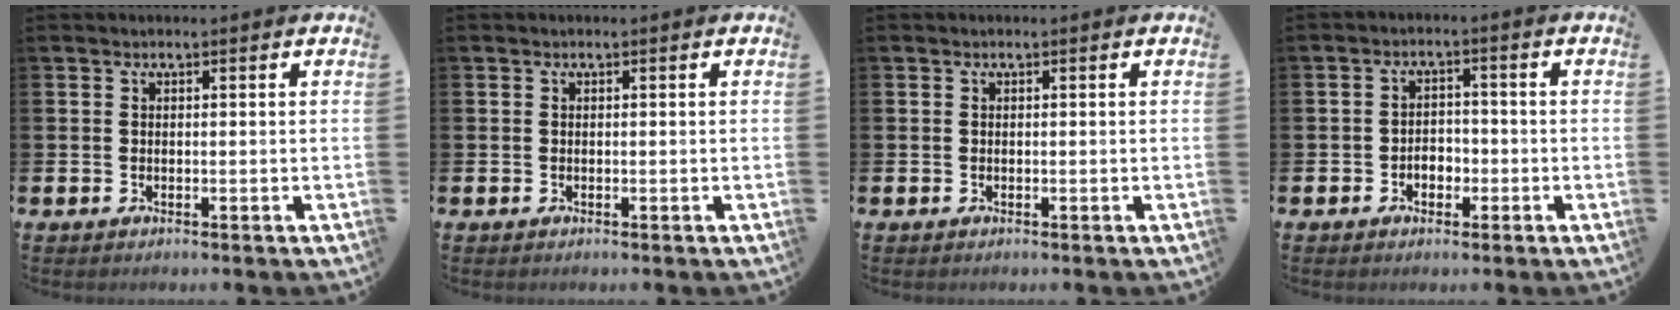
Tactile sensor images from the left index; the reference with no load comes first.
{"total": 0.0}
{"total": 0.0}
{"total": 2.4, "force": [-1.1, 1.7, 1.2], "torque": [-0.023, 0.005, -0.026]}